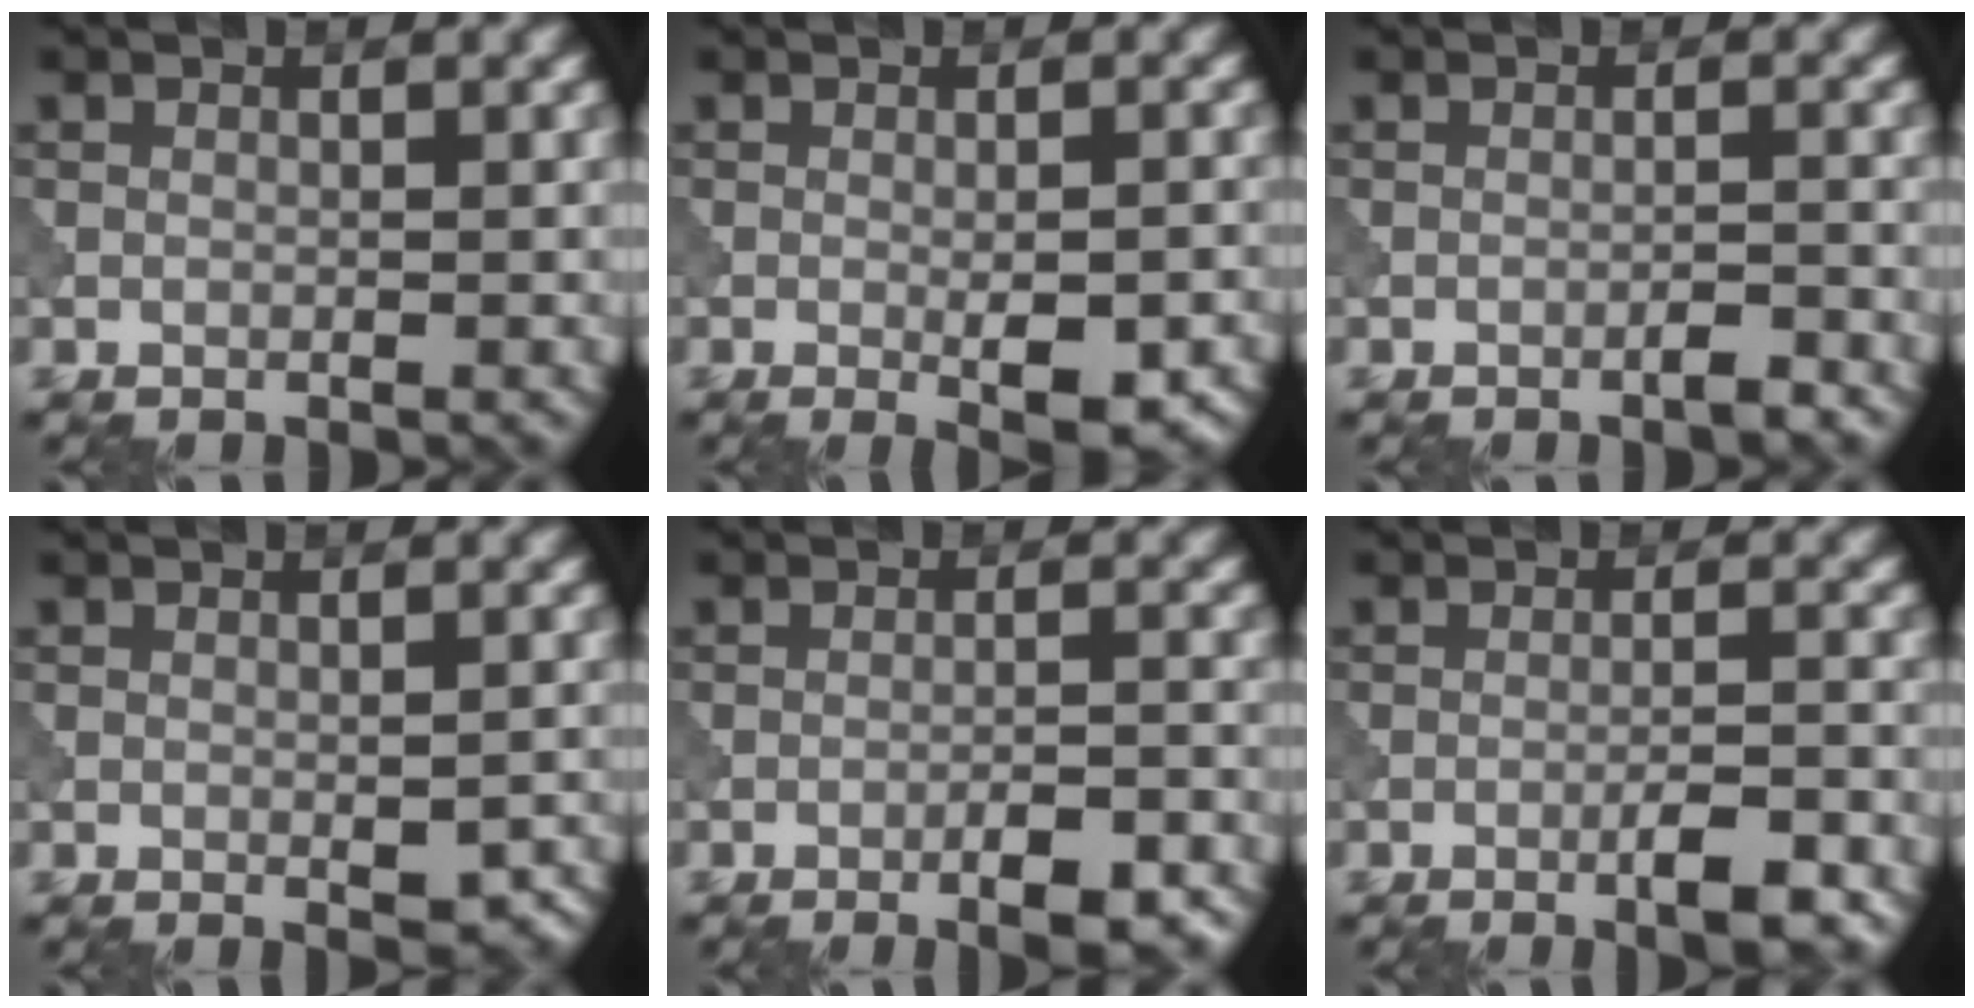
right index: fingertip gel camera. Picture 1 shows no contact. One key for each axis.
{"total": 3.9, "fx": -1.3, "fy": 1.2, "fz": 3.5, "tx": -0.053, "ty": -0.008, "tz": -0.011}
{"total": 1.3, "fx": -0.9, "fy": 0.0, "fz": 0.8, "tx": -0.012, "ty": 0.005, "tz": -0.019}
{"total": 2.6, "fx": -0.8, "fy": 1.2, "fz": 2.2, "tx": -0.029, "ty": -0.009, "tz": -0.005}
{"total": 4.3, "fx": -2.7, "fy": 1.0, "fz": 3.2, "tx": -0.056, "ty": 0.009, "tz": -0.037}
{"total": 3.4, "fx": -1.8, "fy": 0.4, "fz": 2.8, "tx": -0.046, "ty": 0.007, "tz": -0.034}